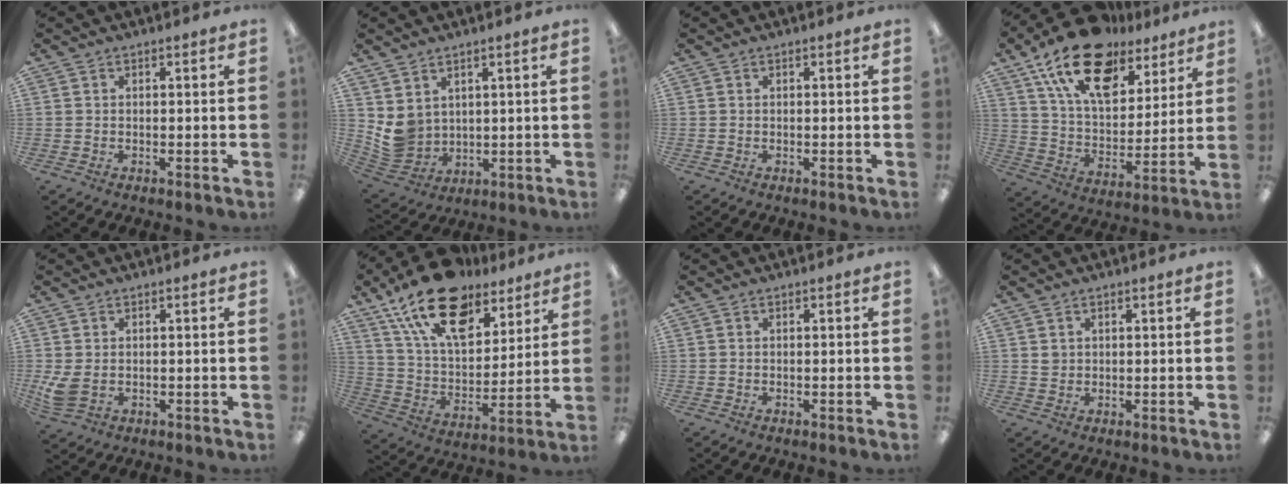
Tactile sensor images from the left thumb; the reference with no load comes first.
{"total": 5.8, "force": [2.6, 5.0, 1.5], "torque": [-0.046, -0.020, 0.058]}
{"total": 0.0}
{"total": 21.1, "force": [13.8, 10.9, 11.8], "torque": [-0.212, -0.068, 0.247]}
{"total": 4.1, "force": [0.1, 3.0, 2.9], "torque": [-0.059, -0.008, -0.001]}
{"total": 20.8, "force": [14.0, 10.6, 11.2], "torque": [-0.203, -0.075, 0.251]}
{"total": 0.0}
{"total": 1.3, "force": [0.8, 1.0, 0.2], "torque": [-0.009, 0.002, 0.016]}